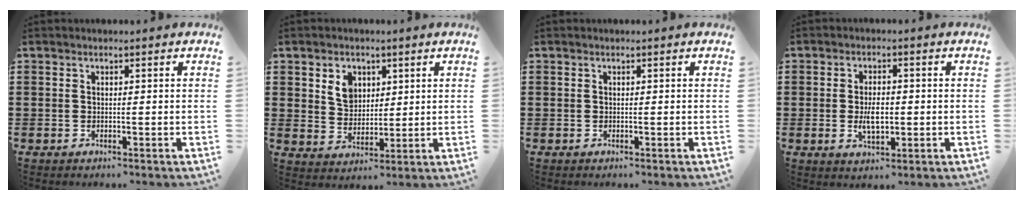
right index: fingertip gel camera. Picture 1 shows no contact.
{"total": 5.0, "force": [2.0, 4.0, 2.2], "torque": [-0.051, 0.012, 0.035]}
{"total": 0.0}
{"total": 4.5, "force": [-0.5, 2.2, 3.8], "torque": [-0.070, -0.003, -0.012]}